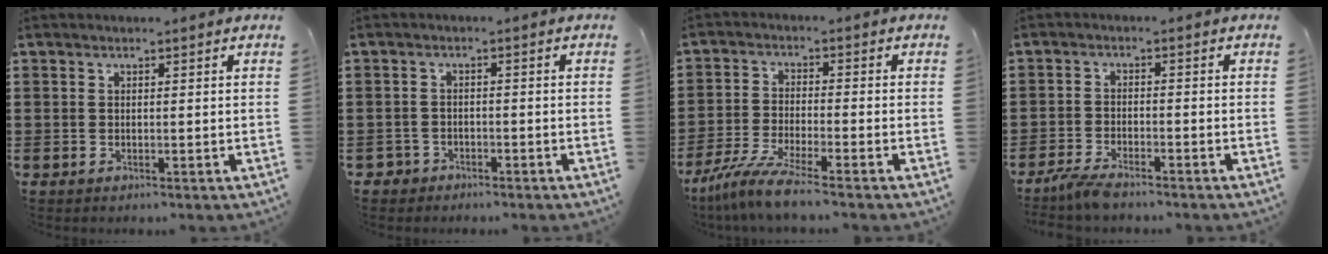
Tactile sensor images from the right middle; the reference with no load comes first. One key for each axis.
{"total": 1.9, "fx": -1.7, "fy": 0.8, "fz": -0.1, "tx": -0.004, "ty": -0.001, "tz": -0.038}
{"total": 6.5, "fx": -5.6, "fy": -0.4, "fz": 3.2, "tx": -0.083, "ty": -0.020, "tz": -0.112}
{"total": 3.3, "fx": -3.0, "fy": 0.3, "fz": 1.4, "tx": -0.045, "ty": -0.006, "tz": -0.066}